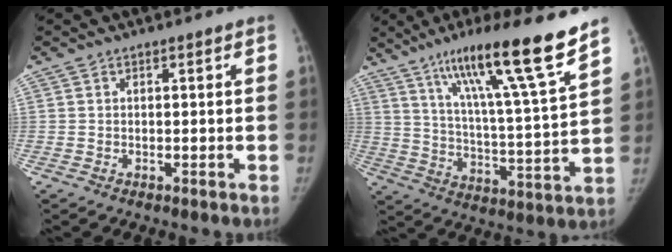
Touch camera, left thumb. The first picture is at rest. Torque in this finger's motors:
{"motor_torque": [0.25, 0.20, 1.49, -1.28, 0.13]}